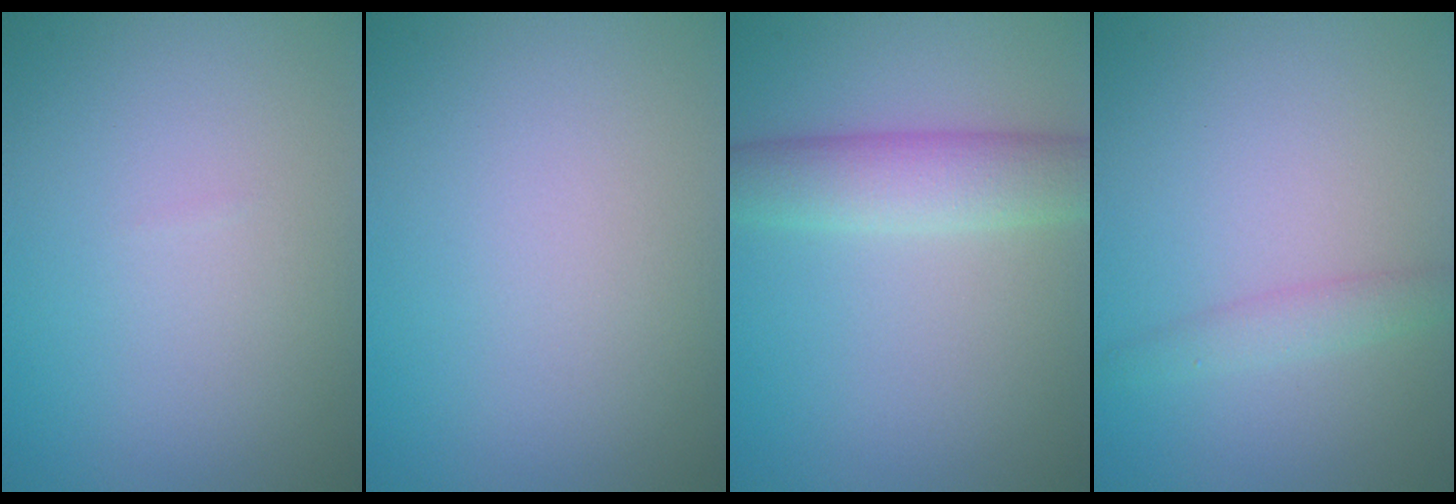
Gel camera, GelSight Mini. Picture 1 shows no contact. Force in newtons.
{"total": 0.0}
{"total": 4.5, "press": 4.5, "slide": 0.0}
{"total": 1.8, "press": 1.8, "slide": 0.0}